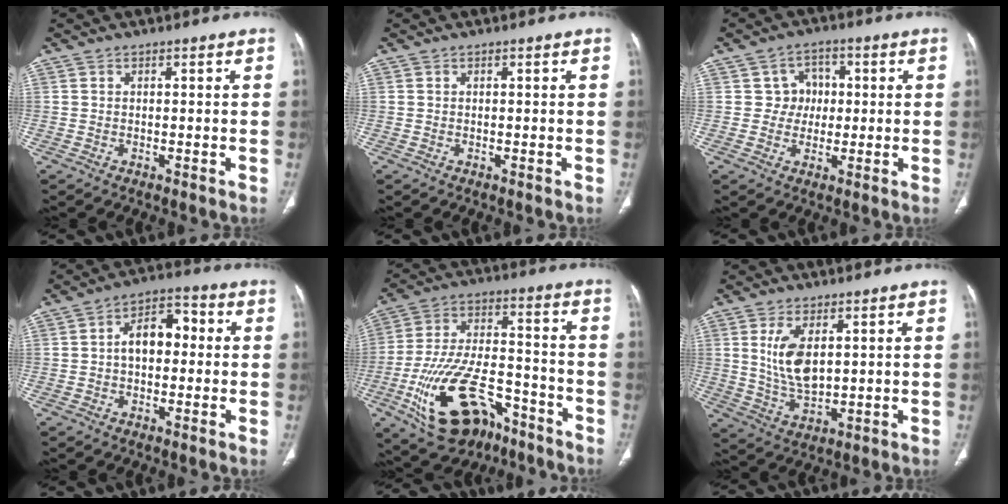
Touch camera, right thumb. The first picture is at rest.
{"total": 0.0}
{"total": 5.2, "force": [0.5, 4.9, 1.6], "torque": [0.014, 0.010, 0.002]}
{"total": 8.3, "force": [0.3, 5.3, 6.4], "torque": [-0.083, 0.031, -0.006]}
{"total": 20.3, "force": [-10.5, 10.6, 13.7], "torque": [-0.243, 0.065, -0.168]}
{"total": 8.5, "force": [2.3, 4.2, 7.0], "torque": [-0.134, -0.018, 0.056]}